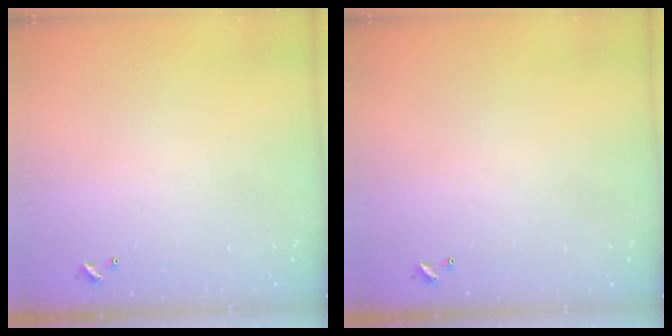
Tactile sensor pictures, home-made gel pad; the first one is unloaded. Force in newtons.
{"total": 0.0}